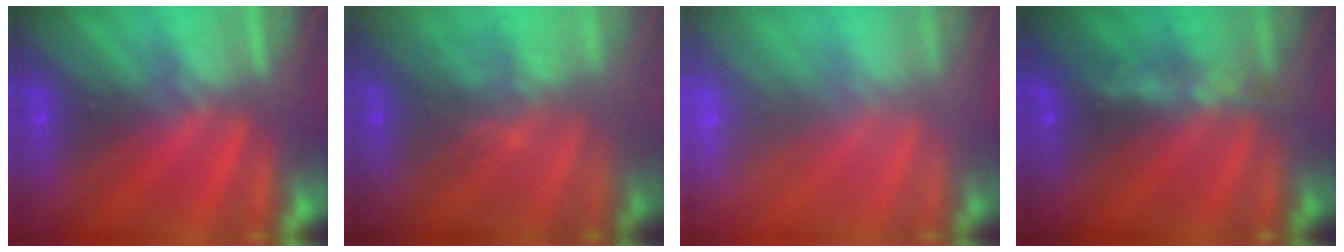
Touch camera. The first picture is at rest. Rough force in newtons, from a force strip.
{"total": 2.9}
{"total": 8.8}
{"total": 7.3}